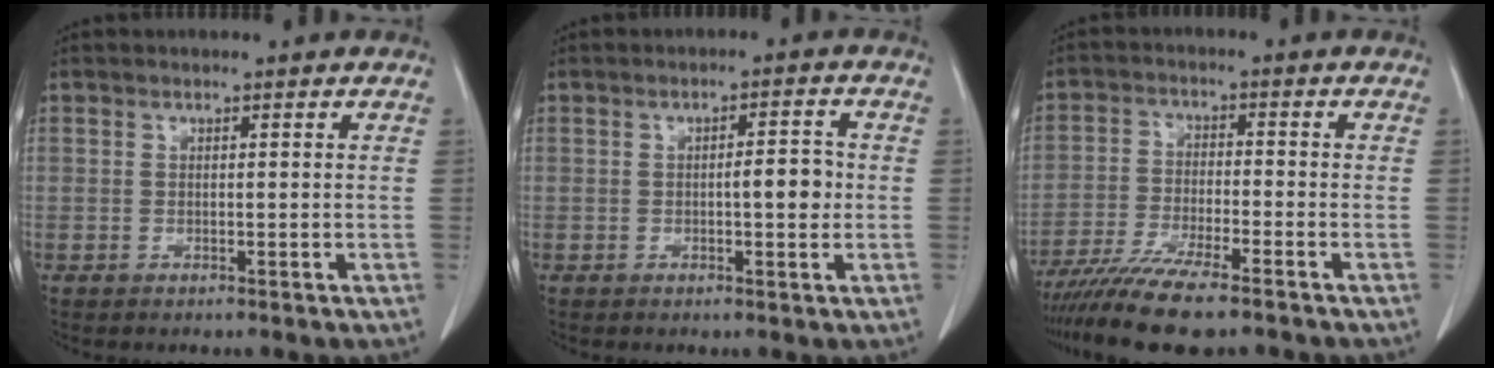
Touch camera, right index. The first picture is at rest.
{"total": 2.7, "force": [0.0, 0.7, 2.6], "torque": [-0.037, 0.003, 0.000]}
{"total": 11.2, "force": [-8.9, 1.2, 6.6], "torque": [-0.112, -0.024, -0.151]}